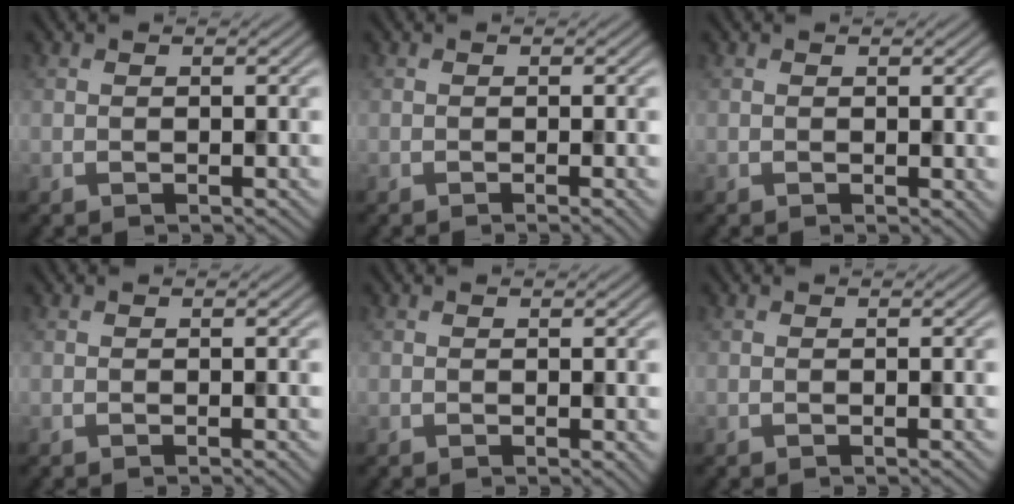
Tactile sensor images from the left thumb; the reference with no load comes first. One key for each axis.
{"total": 1.1, "fx": -0.4, "fy": 0.1, "fz": 1.1, "tx": -0.015, "ty": -0.003, "tz": -0.008}
{"total": 0.6, "fx": 0.4, "fy": 0.4, "fz": -0.3, "tx": 0.009, "ty": 0.001, "tz": 0.006}
{"total": 0.7, "fx": -0.3, "fy": 0.0, "fz": 0.7, "tx": -0.010, "ty": -0.002, "tz": -0.006}
{"total": 0.0}
{"total": 0.0}